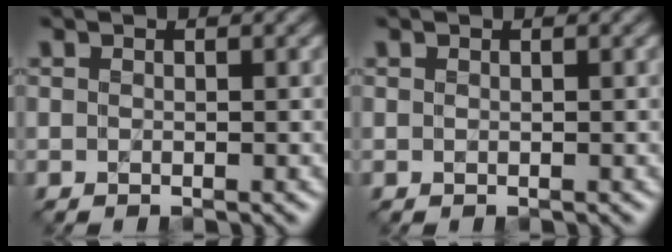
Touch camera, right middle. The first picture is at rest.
{"total": 0.0}